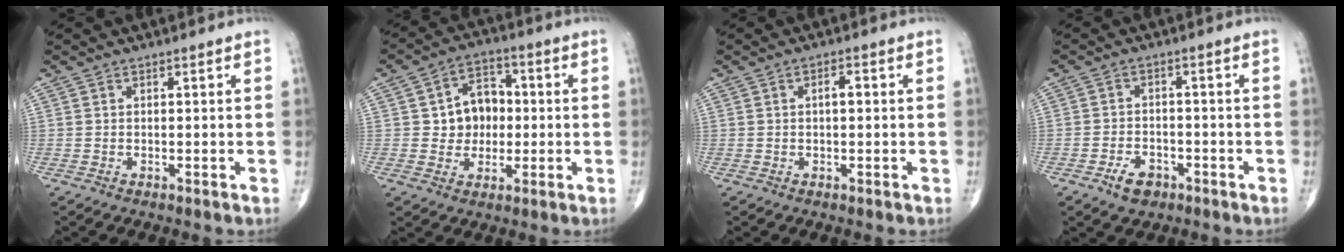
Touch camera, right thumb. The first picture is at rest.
{"total": 8.7, "force": [0.2, 7.1, 4.9], "torque": [-0.037, 0.017, -0.003]}
{"total": 2.1, "force": [0.3, 0.9, 1.9], "torque": [-0.028, 0.005, 0.003]}
{"total": 4.5, "force": [-2.7, 2.8, 2.3], "torque": [-0.028, 0.015, -0.043]}